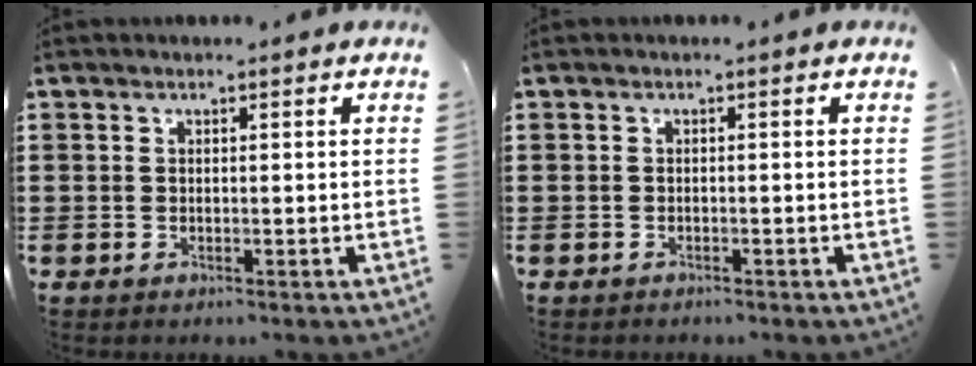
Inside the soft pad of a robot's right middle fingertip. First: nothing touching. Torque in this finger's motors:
{"motor_torque": [-0.17, 0.11, -0.03, -0.04]}